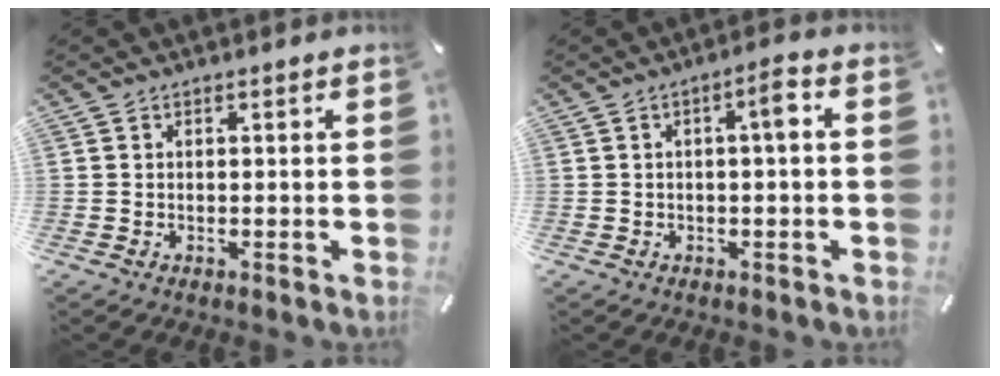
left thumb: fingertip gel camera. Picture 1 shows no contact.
{"total": 4.1, "force": [0.3, 0.7, 4.0], "torque": [-0.068, 0.007, -0.002]}